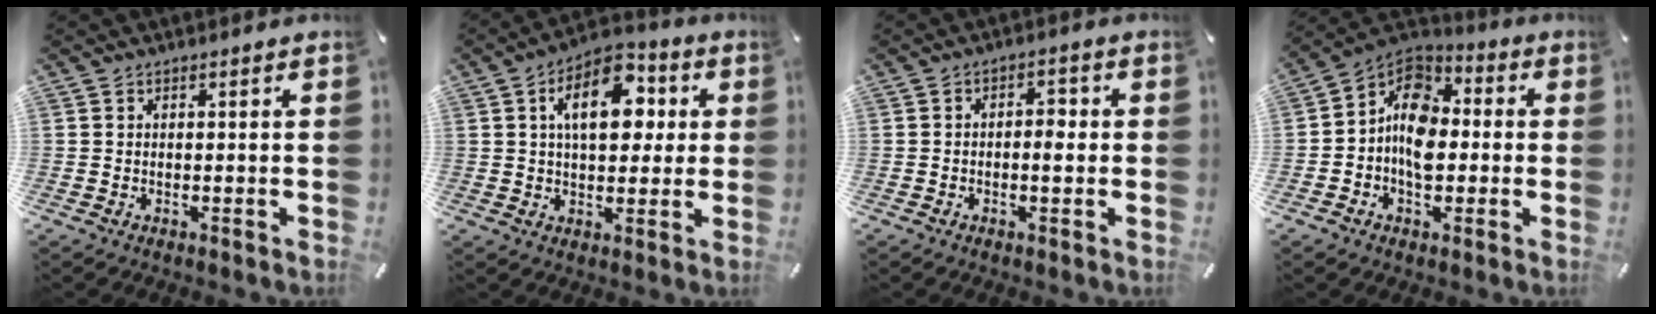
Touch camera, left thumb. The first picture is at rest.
{"total": 13.8, "force": [3.7, 8.4, 10.3], "torque": [-0.148, 0.003, 0.061]}
{"total": 3.7, "force": [-0.6, 2.1, 2.9], "torque": [-0.047, 0.006, -0.015]}
{"total": 11.6, "force": [-1.8, 9.1, 7.0], "torque": [-0.137, 0.017, -0.035]}